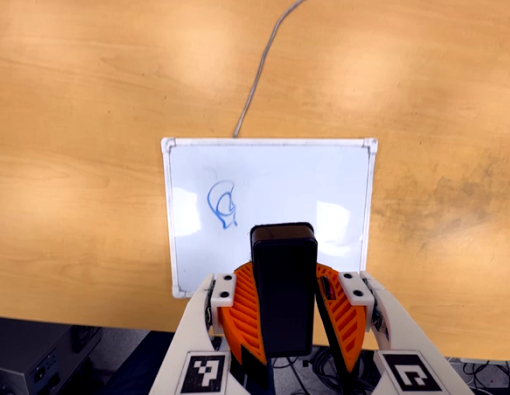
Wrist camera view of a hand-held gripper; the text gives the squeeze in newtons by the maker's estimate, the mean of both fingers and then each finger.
{"total": 8.6, "left": 9.4, "right": 7.7}